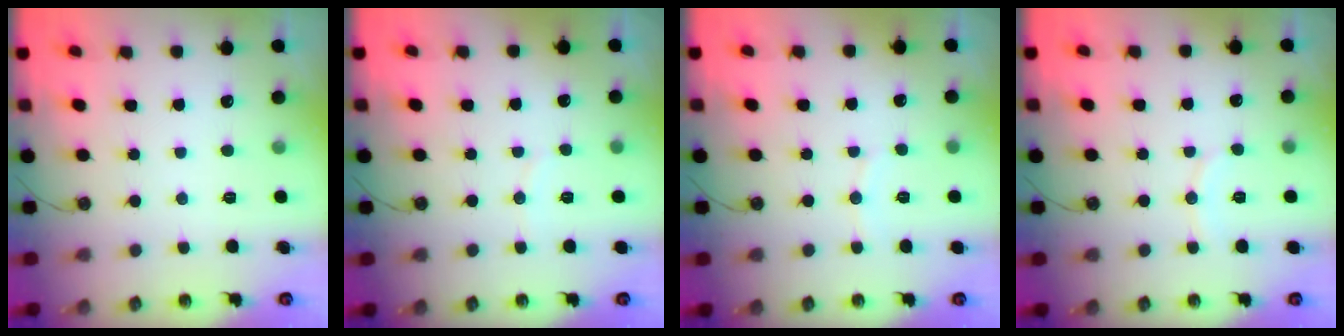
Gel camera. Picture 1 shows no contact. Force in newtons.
{"total": 3.4, "press": 3.4, "slide": 0.4}
{"total": 3.5, "press": 3.4, "slide": 0.5}
{"total": 5.7, "press": 5.7, "slide": 0.5}